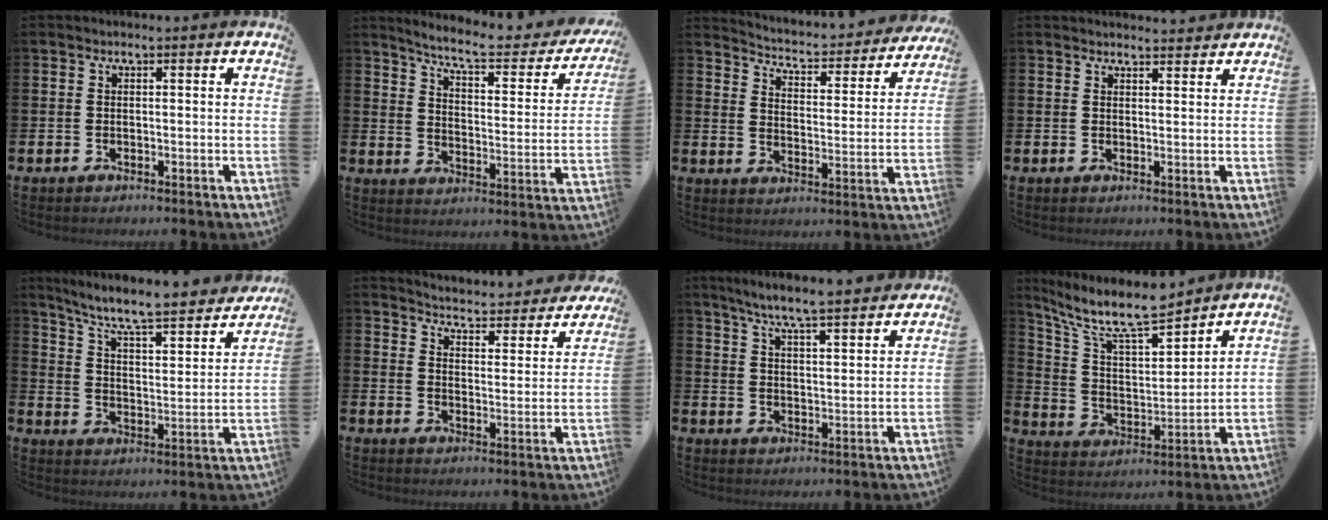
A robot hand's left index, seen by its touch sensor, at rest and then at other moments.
{"total": 7.1, "force": [6.2, 1.3, 3.2], "torque": [-0.083, -0.044, 0.099]}
{"total": 3.8, "force": [3.7, 0.9, 0.7], "torque": [-0.041, -0.036, 0.054]}
{"total": 2.2, "force": [2.2, 0.3, 0.0], "torque": [0.007, -0.015, 0.038]}
{"total": 7.8, "force": [7.2, 0.6, 3.1], "torque": [-0.087, -0.061, 0.116]}
{"total": 4.7, "force": [4.6, 0.2, 0.5], "torque": [-0.026, -0.045, 0.074]}
{"total": 7.0, "force": [6.7, -0.2, 2.1], "torque": [-0.065, -0.041, 0.116]}
{"total": 10.5, "force": [9.2, 2.2, 4.5], "torque": [-0.119, -0.056, 0.160]}